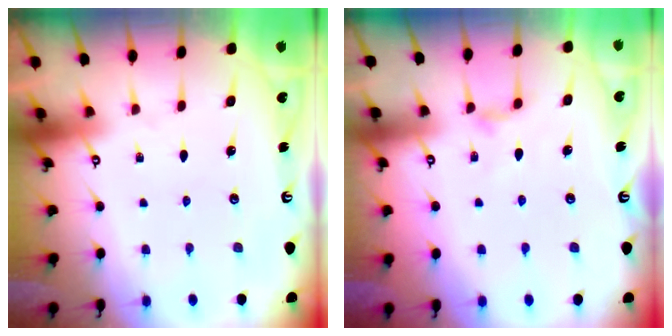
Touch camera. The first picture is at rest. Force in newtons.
{"total": 2.7, "press": 2.7, "slide": 0.5}